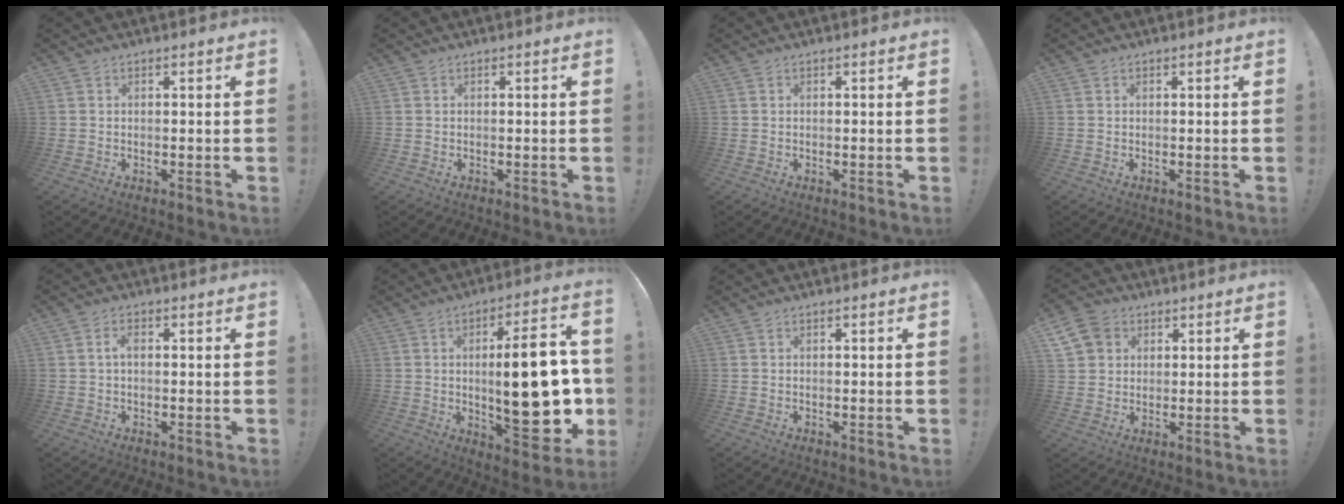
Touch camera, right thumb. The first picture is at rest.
{"total": 0.0}
{"total": 0.0}
{"total": 0.0}
{"total": 2.4, "force": [0.2, 1.3, 2.0], "torque": [-0.037, 0.007, 0.001]}
{"total": 25.3, "force": [-0.7, 8.3, 23.9], "torque": [-0.357, -0.012, -0.009]}
{"total": 0.0}
{"total": 7.9, "force": [3.7, 6.5, 2.6], "torque": [-0.050, -0.009, 0.078]}